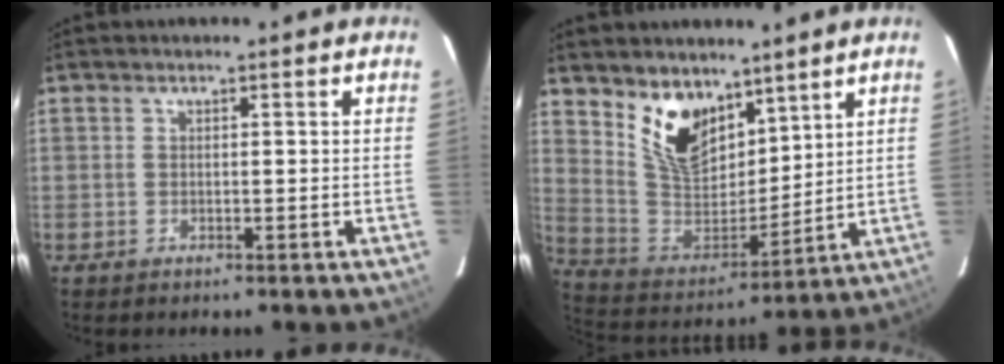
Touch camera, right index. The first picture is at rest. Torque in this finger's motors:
{"motor_torque": [0.32, 0.30, 0.43, 0.10]}